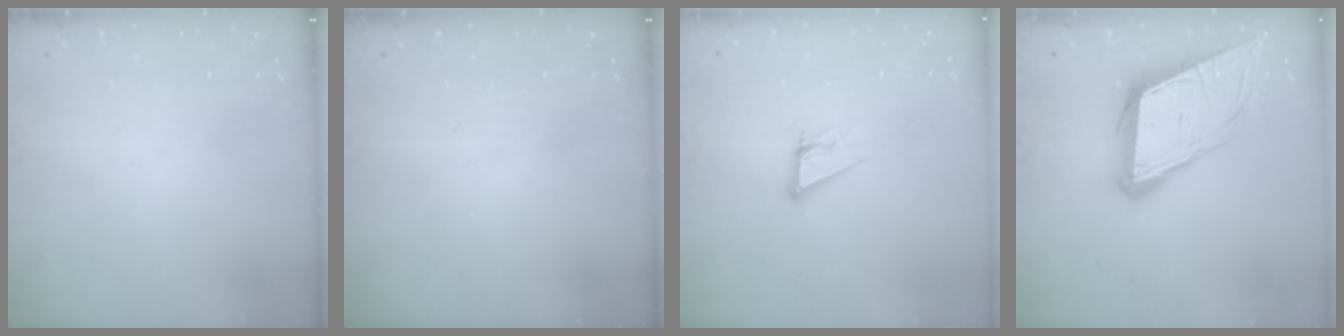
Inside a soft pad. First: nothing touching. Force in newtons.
{"total": 0.0}
{"total": 5.6, "press": 5.6, "slide": 0.3}
{"total": 13.6, "press": 13.1, "slide": 3.9}